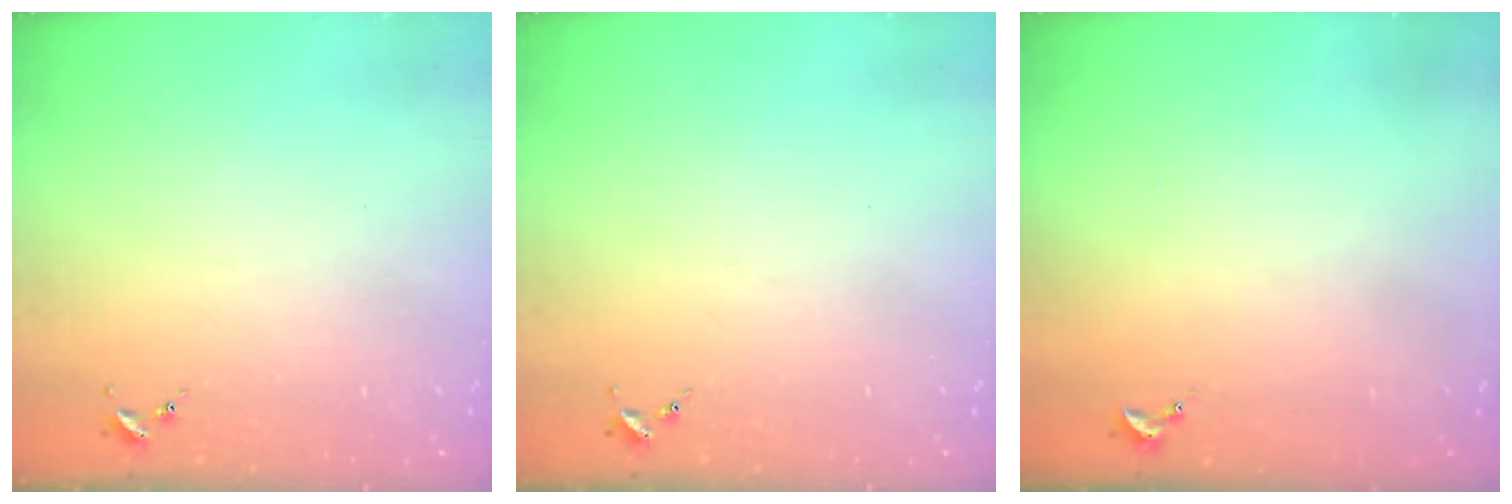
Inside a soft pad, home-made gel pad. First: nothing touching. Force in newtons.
{"total": 0.0}
{"total": 0.9, "press": 0.9, "slide": 0.0}